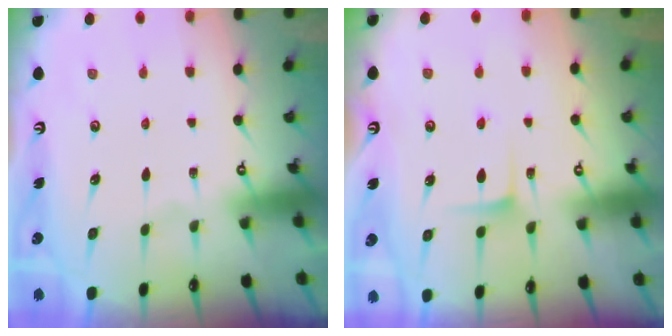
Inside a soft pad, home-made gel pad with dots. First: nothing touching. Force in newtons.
{"total": 5.3, "press": 5.2, "slide": 0.8}